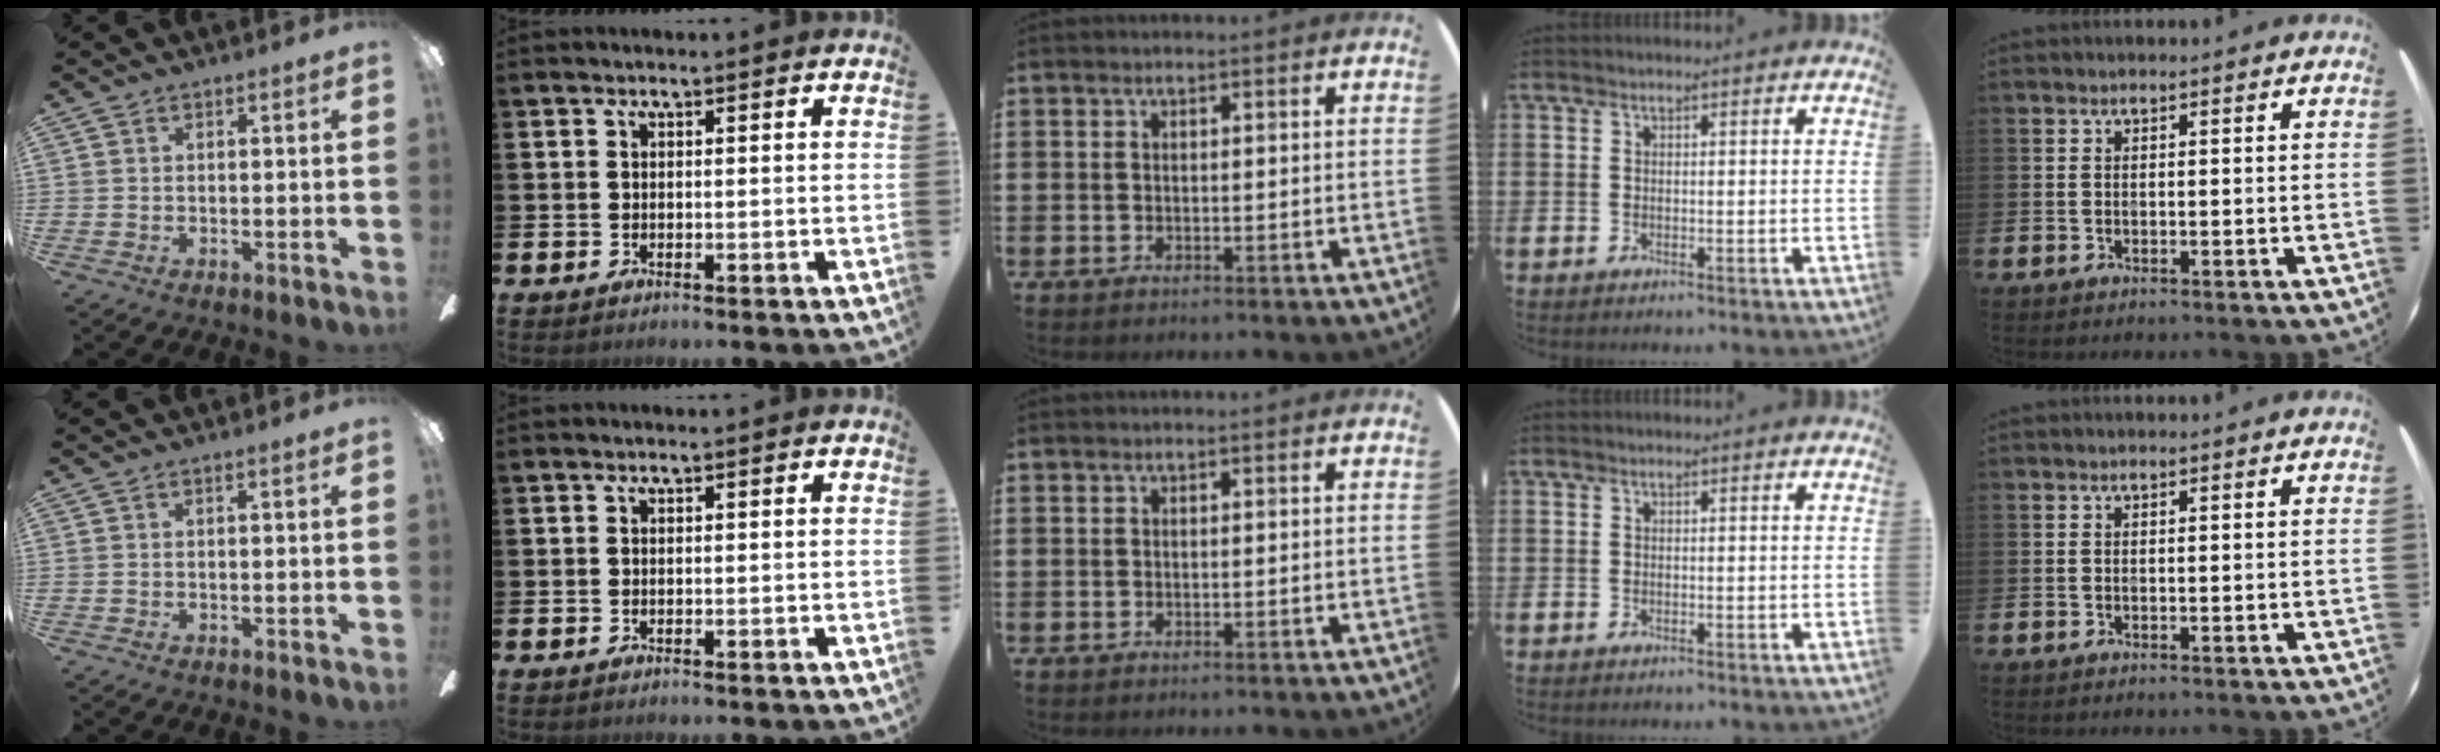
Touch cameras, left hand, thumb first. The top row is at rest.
{}